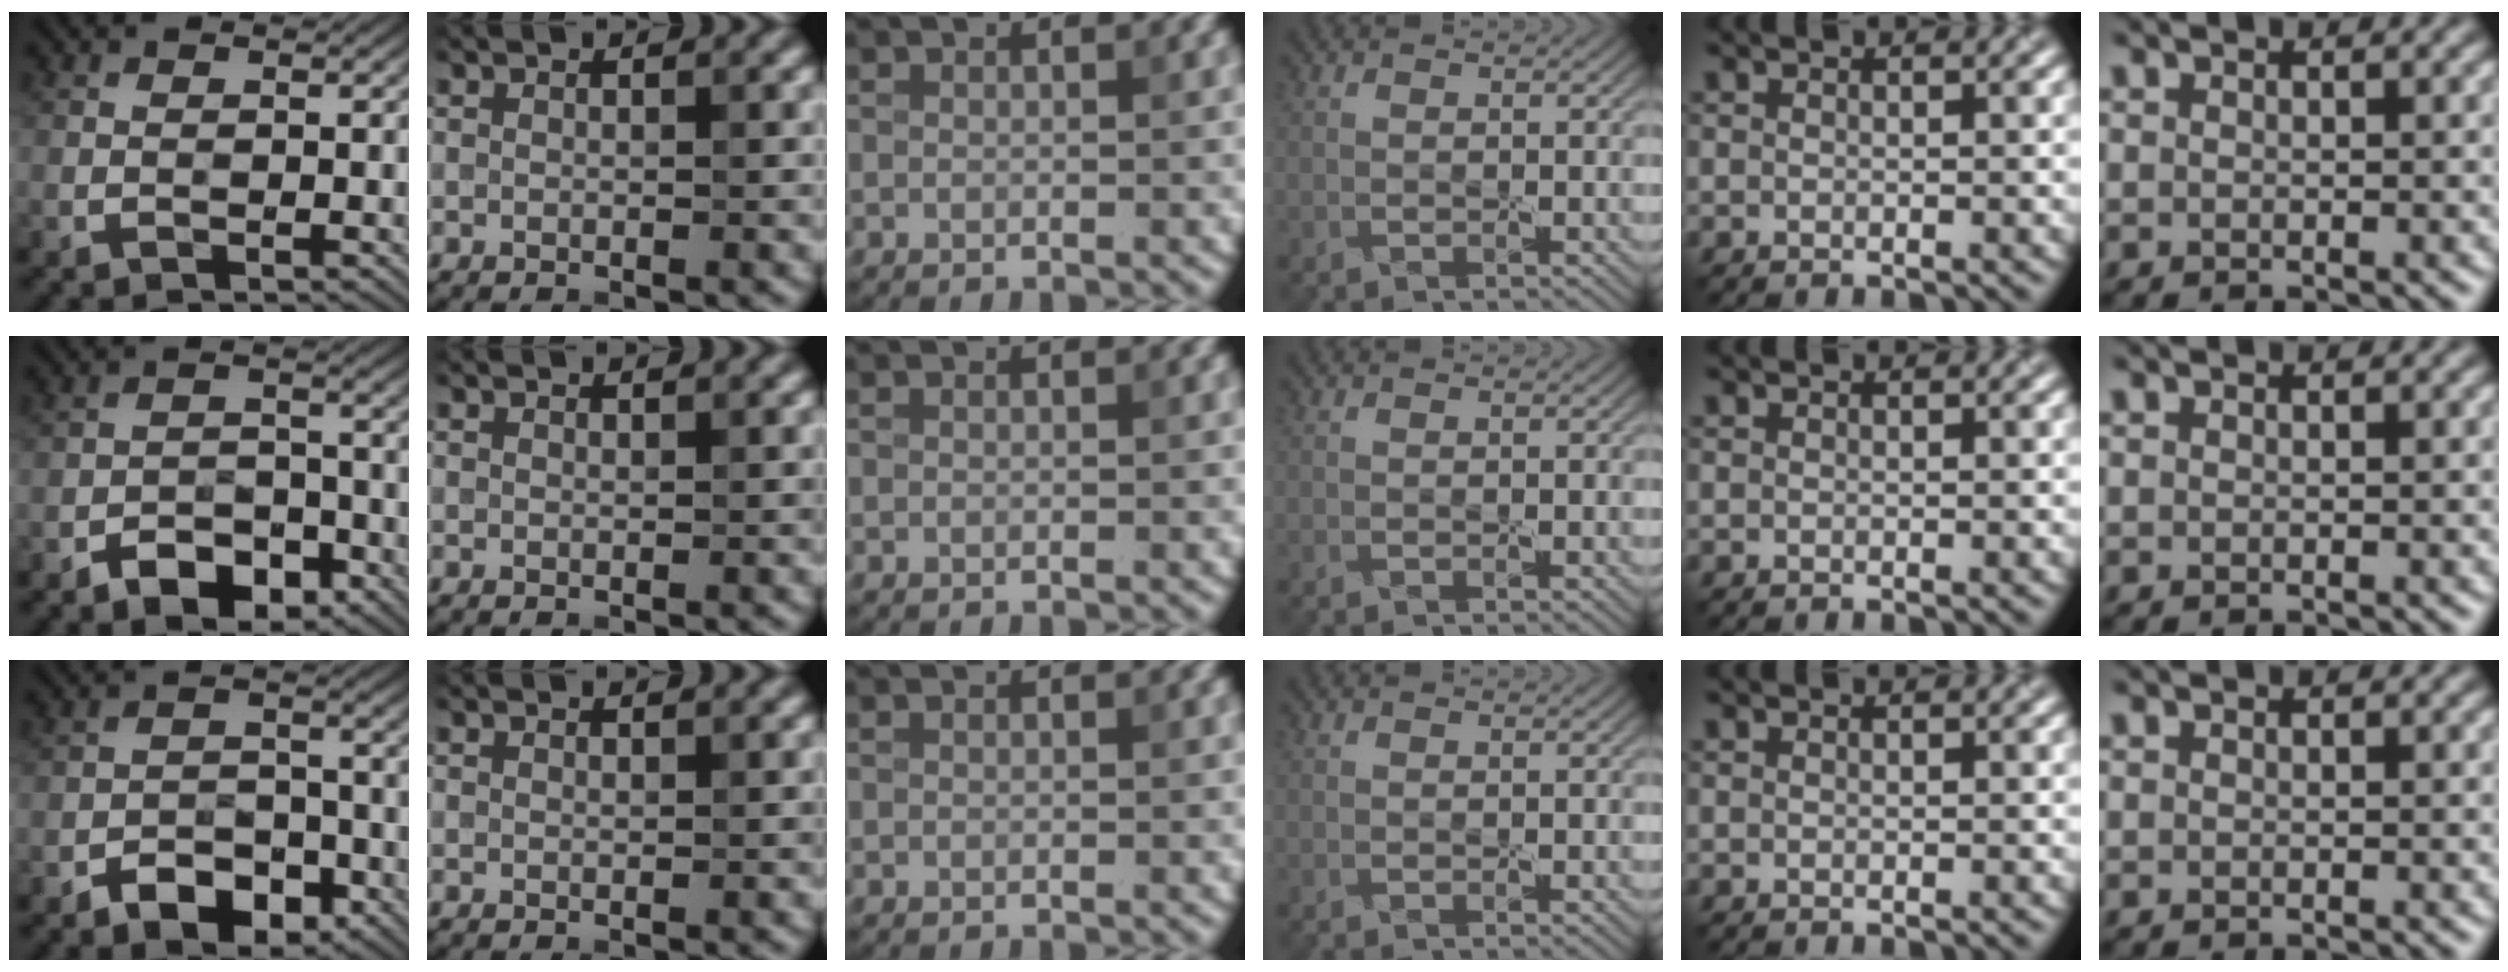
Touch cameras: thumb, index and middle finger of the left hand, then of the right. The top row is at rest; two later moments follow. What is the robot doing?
{"motion": "peel", "object": "cling film"}